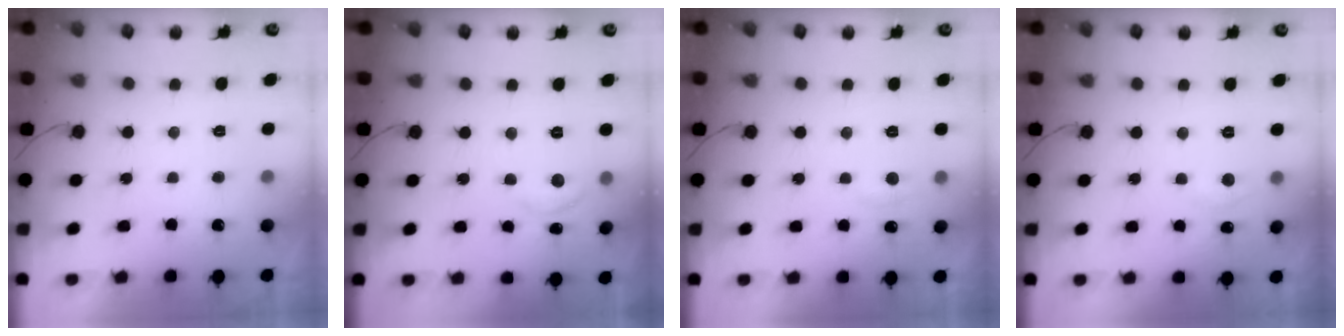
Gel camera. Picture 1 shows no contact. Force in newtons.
{"total": 5.4, "press": 5.4, "slide": 0.3}
{"total": 4.4, "press": 4.4, "slide": 0.5}
{"total": 3.6, "press": 3.6, "slide": 0.5}